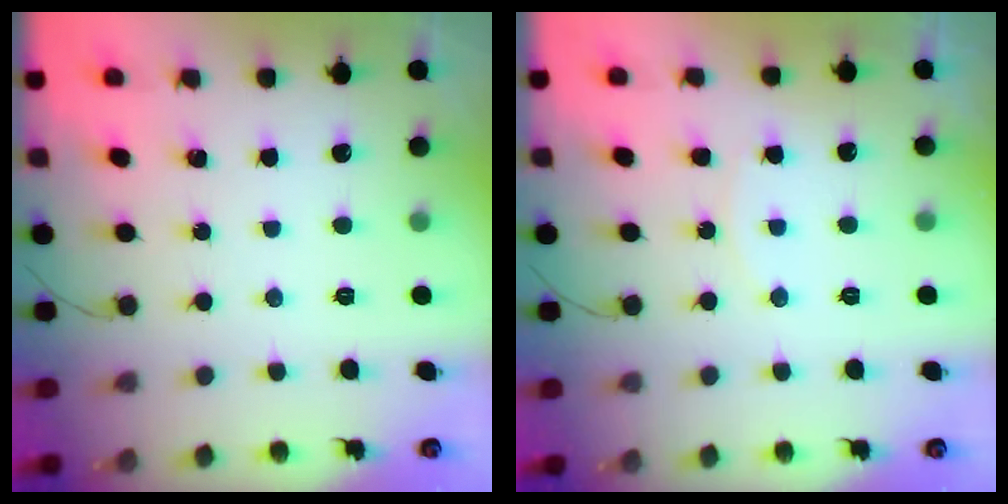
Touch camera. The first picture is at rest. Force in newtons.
{"total": 5.9, "press": 5.9, "slide": 0.4}